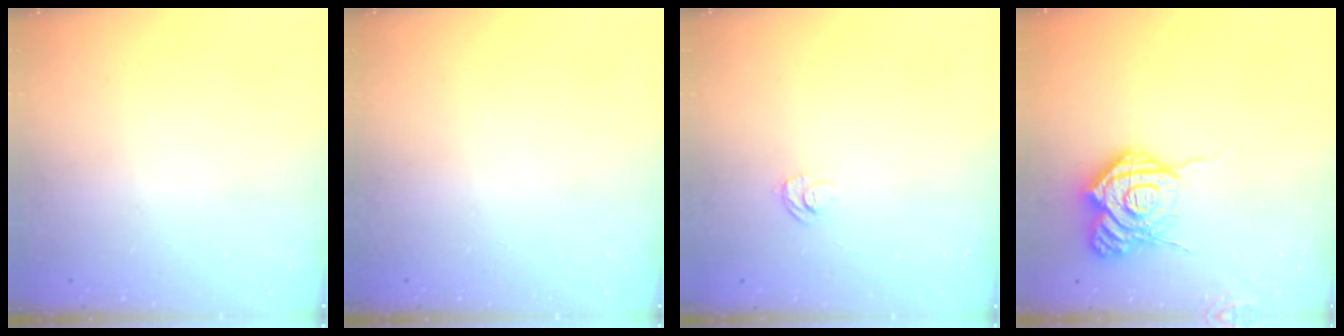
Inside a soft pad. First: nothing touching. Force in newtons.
{"total": 0.0}
{"total": 6.2, "press": 6.2, "slide": 0.6}
{"total": 14.1, "press": 14.0, "slide": 1.3}